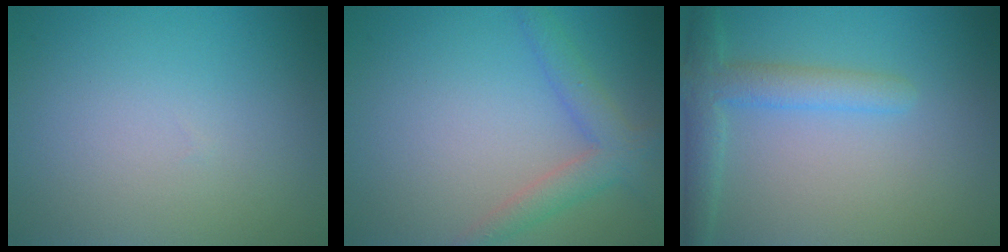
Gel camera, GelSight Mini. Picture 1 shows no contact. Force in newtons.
{"total": 3.0, "press": 3.0, "slide": 0.2}
{"total": 3.6, "press": 3.6, "slide": 0.4}